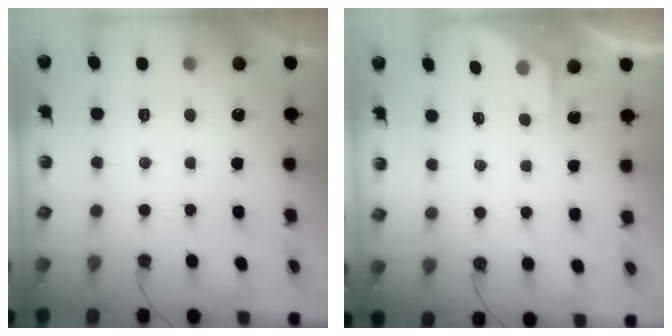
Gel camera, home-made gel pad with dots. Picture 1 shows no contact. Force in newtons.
{"total": 1.8, "press": 1.7, "slide": 0.3}